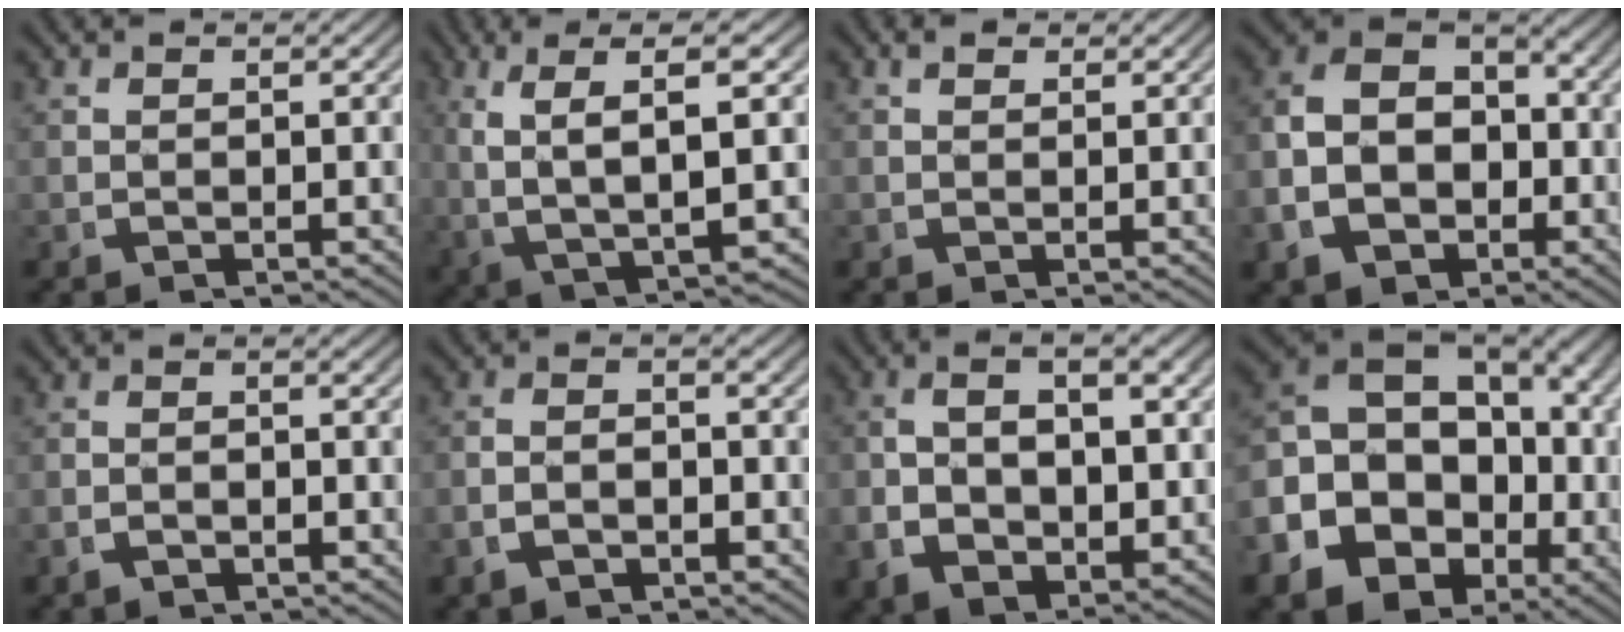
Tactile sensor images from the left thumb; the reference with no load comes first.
{"total": 10.9, "force": [1.7, 5.3, 9.4], "torque": [-0.187, -0.010, 0.039]}
{"total": 0.9, "force": [0.7, 0.2, 0.4], "torque": [-0.005, -0.003, 0.014]}
{"total": 14.5, "force": [-0.6, 11.7, 8.5], "torque": [-0.198, -0.034, -0.001]}
{"total": 1.7, "force": [-1.4, 0.7, 0.6], "torque": [-0.011, -0.001, -0.027]}
{"total": 2.6, "force": [-1.6, 1.5, 1.4], "torque": [-0.031, -0.007, -0.026]}
{"total": 8.3, "force": [-0.1, 5.1, 6.5], "torque": [-0.119, -0.010, 0.008]}
{"total": 17.9, "force": [-2.4, 14.6, 10.1], "torque": [-0.259, -0.060, -0.023]}